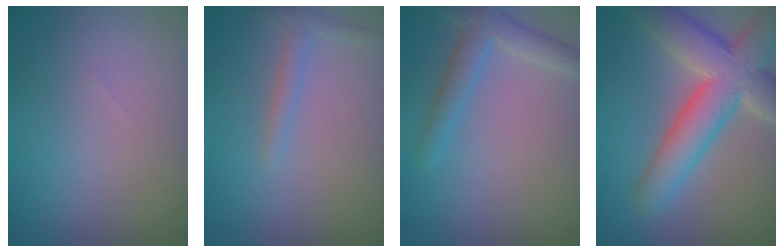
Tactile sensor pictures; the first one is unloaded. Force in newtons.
{"total": 1.3, "press": 1.3, "slide": 0.1}
{"total": 2.9, "press": 2.9, "slide": 0.2}
{"total": 8.8, "press": 8.8, "slide": 0.6}